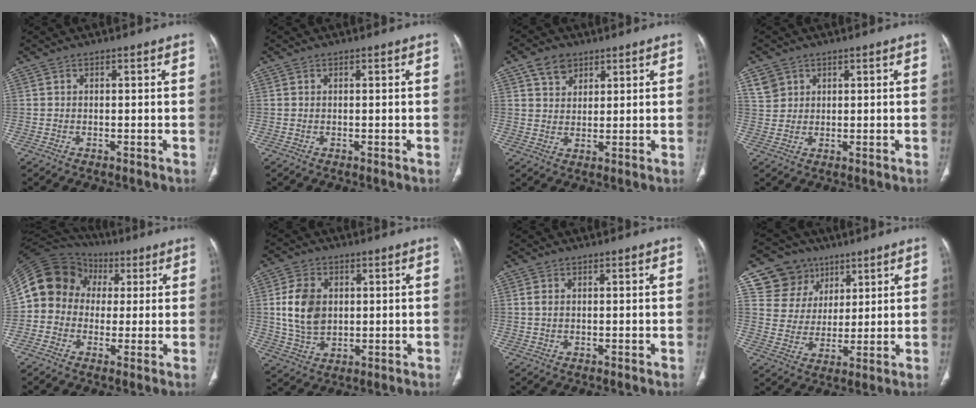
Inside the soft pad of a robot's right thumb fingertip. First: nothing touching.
{"total": 0.0}
{"total": 5.4, "force": [3.2, 3.8, 2.1], "torque": [-0.019, -0.017, 0.060]}
{"total": 3.6, "force": [2.0, 3.0, 0.7], "torque": [0.004, -0.004, 0.041]}
{"total": 14.8, "force": [1.9, 12.8, 7.1], "torque": [-0.123, 0.042, 0.026]}
{"total": 10.0, "force": [1.4, 7.3, 6.7], "torque": [-0.111, -0.003, 0.033]}
{"total": 1.3, "force": [0.3, 0.8, 1.0], "torque": [-0.024, 0.001, 0.006]}
{"total": 11.4, "force": [6.1, 9.4, 2.2], "torque": [-0.002, -0.025, 0.116]}